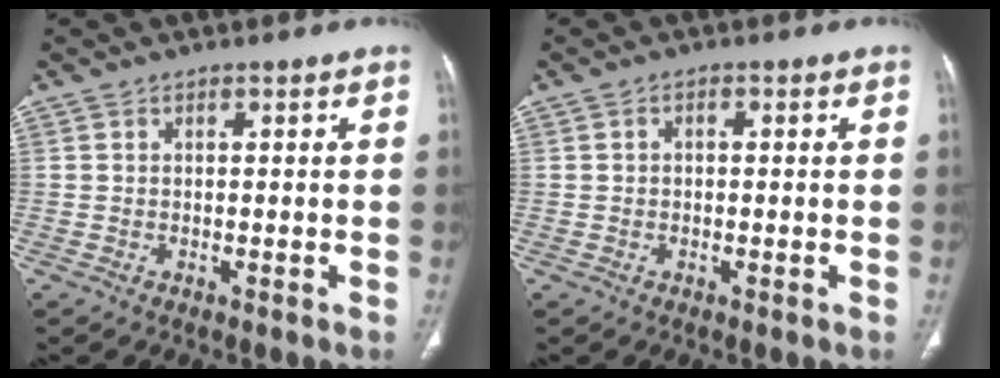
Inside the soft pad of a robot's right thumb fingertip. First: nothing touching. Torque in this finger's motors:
{"motor_torque": [-0.48, 0.10, -0.72, 0.12, 0.05]}